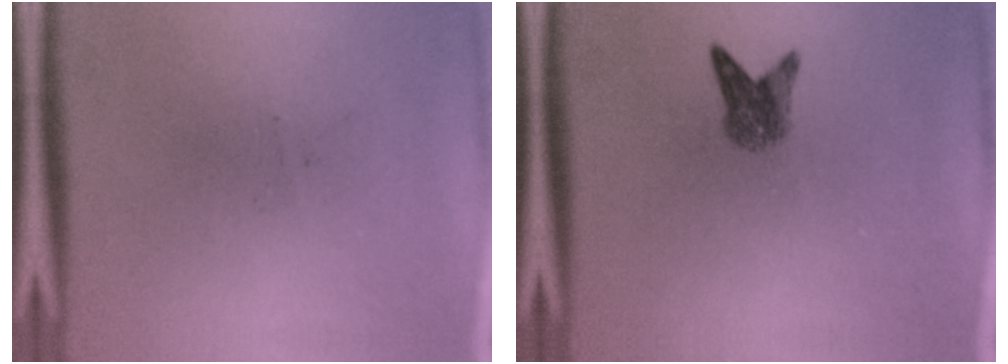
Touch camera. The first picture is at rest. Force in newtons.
{"total": 2.9}